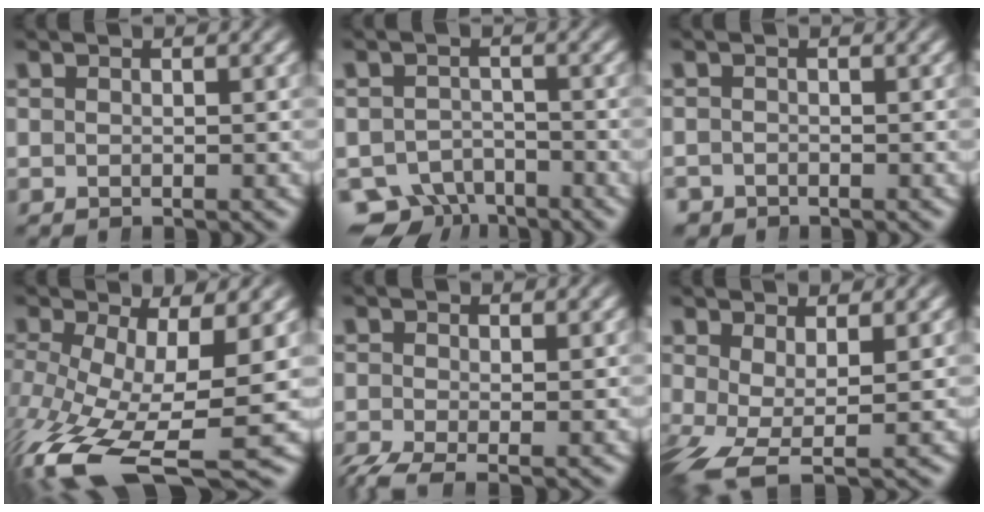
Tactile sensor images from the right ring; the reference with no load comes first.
{"total": 5.7, "force": [-4.3, 3.5, 1.5], "torque": [-0.009, -0.028, -0.070]}
{"total": 1.4, "force": [-1.2, 0.6, -0.4], "torque": [0.006, -0.017, -0.017]}
{"total": 10.2, "force": [-5.5, 4.3, 7.4], "torque": [-0.161, -0.068, -0.056]}
{"total": 3.6, "force": [-2.2, 1.9, 2.1], "torque": [-0.049, -0.027, -0.023]}
{"total": 5.5, "force": [-3.5, 2.4, 3.5], "torque": [-0.086, -0.049, -0.034]}